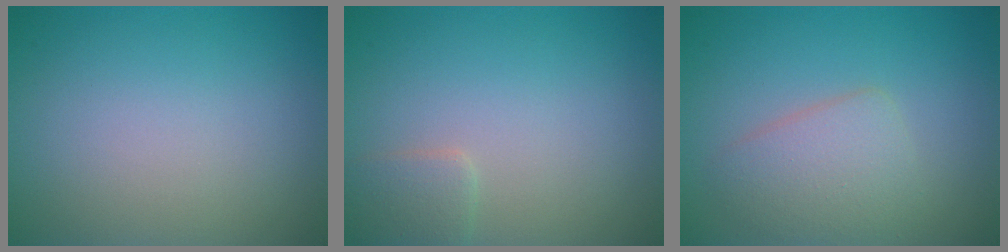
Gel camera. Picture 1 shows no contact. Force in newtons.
{"total": 1.6, "press": 1.6, "slide": 0.1}
{"total": 3.2, "press": 3.2, "slide": 0.2}